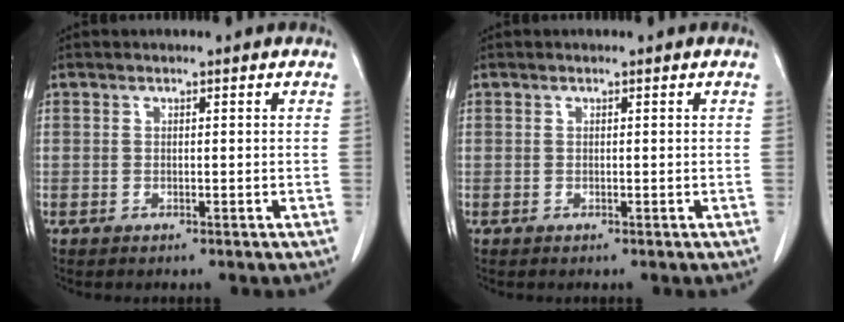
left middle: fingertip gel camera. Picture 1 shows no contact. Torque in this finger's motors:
{"motor_torque": [0.15, -0.10, 0.04, -0.01]}